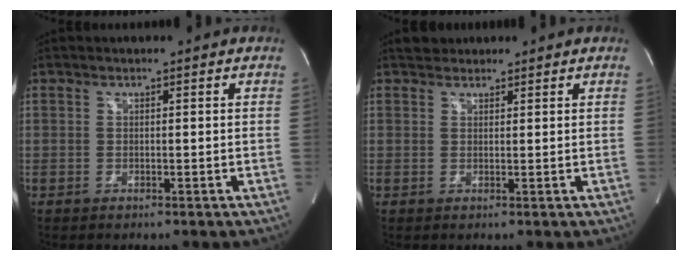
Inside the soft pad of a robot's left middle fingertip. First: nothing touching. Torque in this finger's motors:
{"motor_torque": [0.24, -0.17, -0.10, 0.00]}